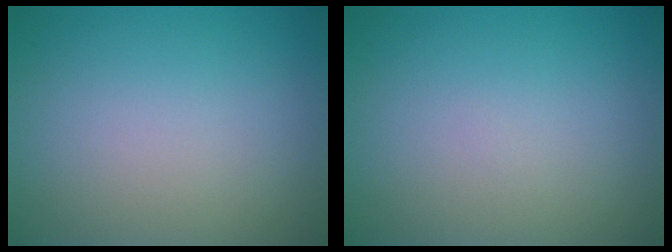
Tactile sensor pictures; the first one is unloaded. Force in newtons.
{"total": 0.0}